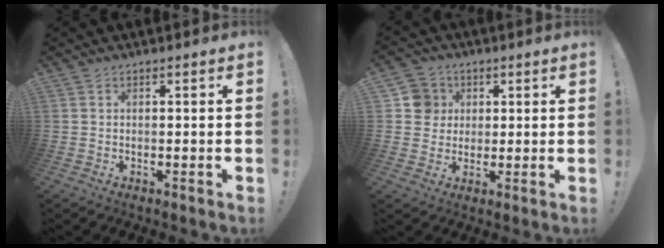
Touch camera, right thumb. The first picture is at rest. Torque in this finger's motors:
{"motor_torque": [0.19, 1.08, 0.27, -0.21, -0.03]}